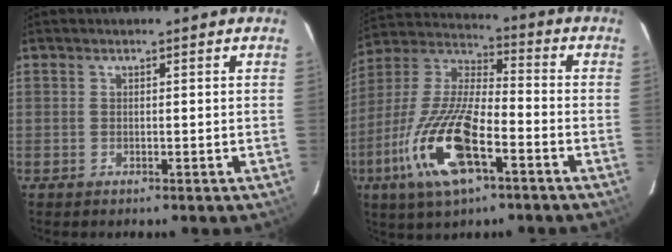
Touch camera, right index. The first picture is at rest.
{"total": 19.0, "force": [-8.3, 6.4, 15.9], "torque": [-0.339, -0.024, -0.166]}